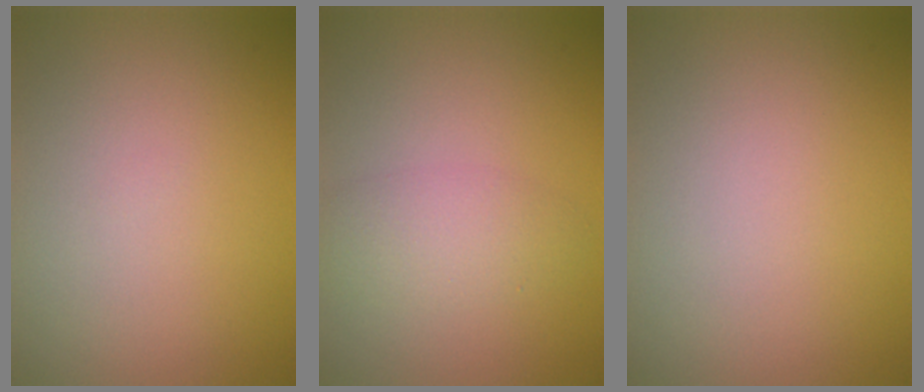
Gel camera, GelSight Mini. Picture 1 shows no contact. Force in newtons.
{"total": 3.0, "press": 3.0, "slide": 0.1}
{"total": 0.0}